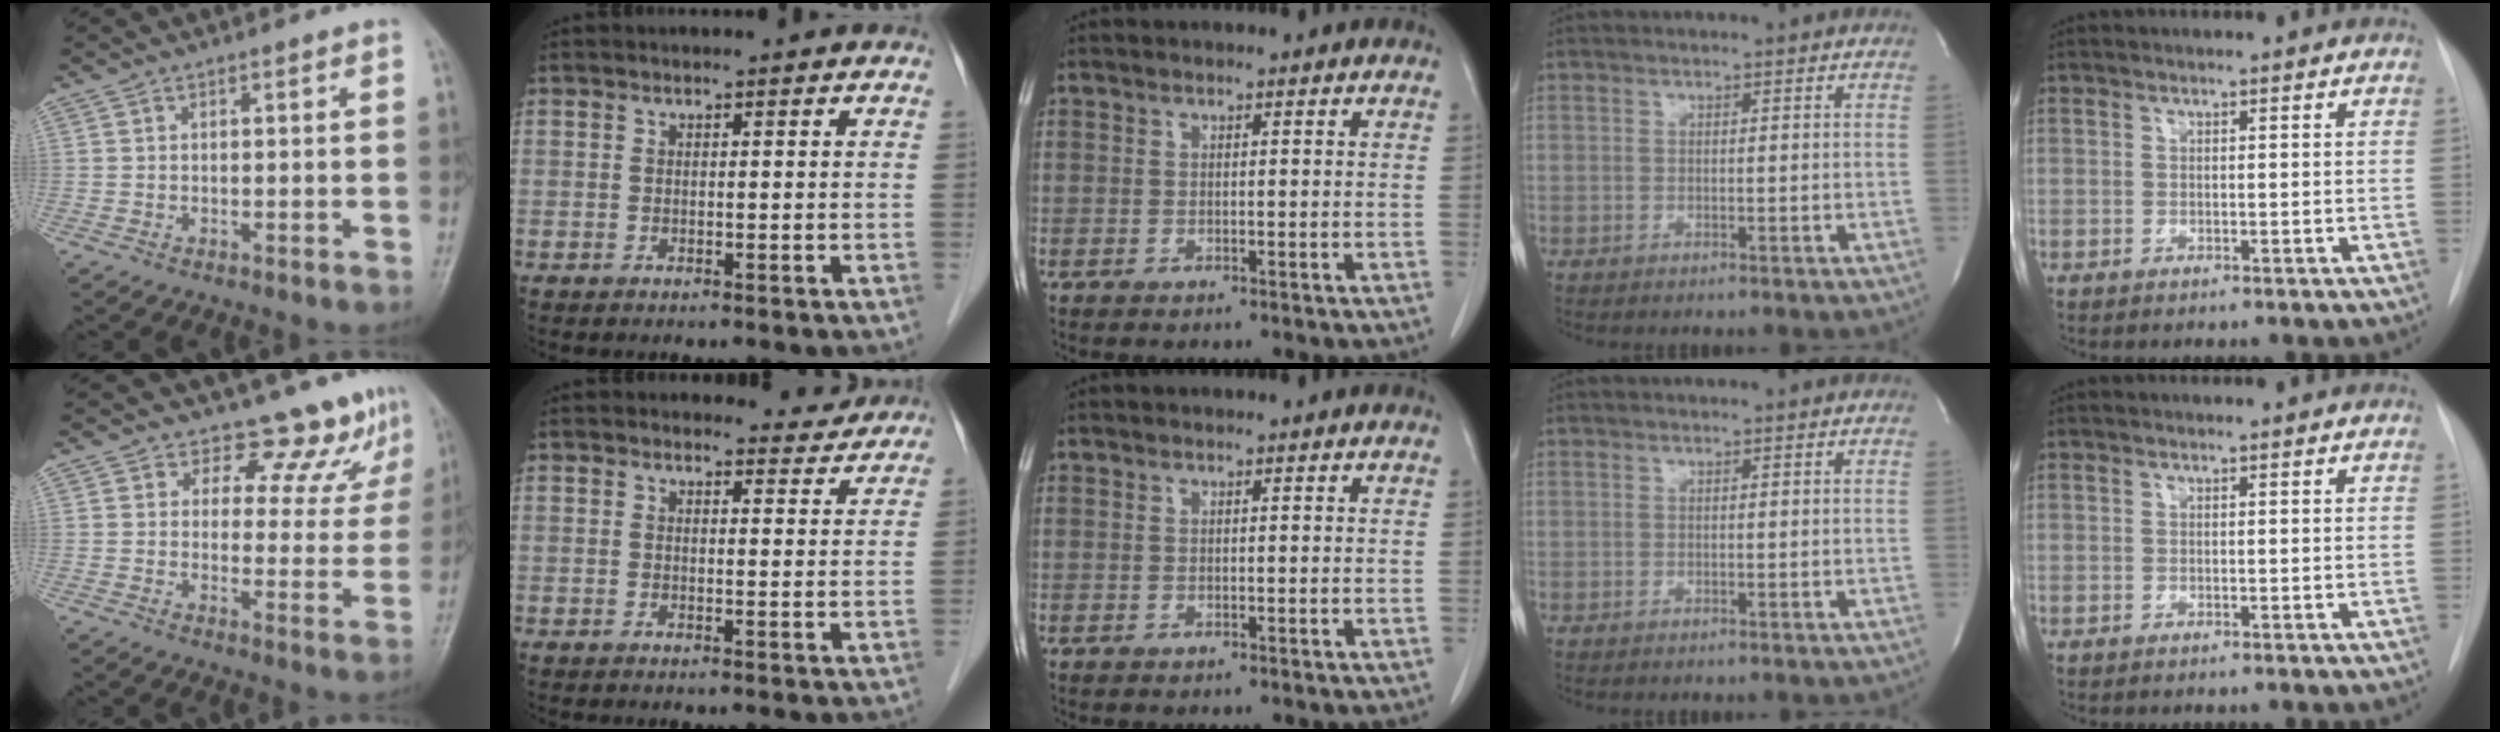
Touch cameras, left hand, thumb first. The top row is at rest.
{"thumb": {"total": 9.6, "force": [8.4, 4.3, 1.6], "torque": [0.021, -0.056, 0.091]}, "index": {"total": 3.0, "force": [2.9, 0.6, -0.6], "torque": [0.004, -0.011, 0.028]}}